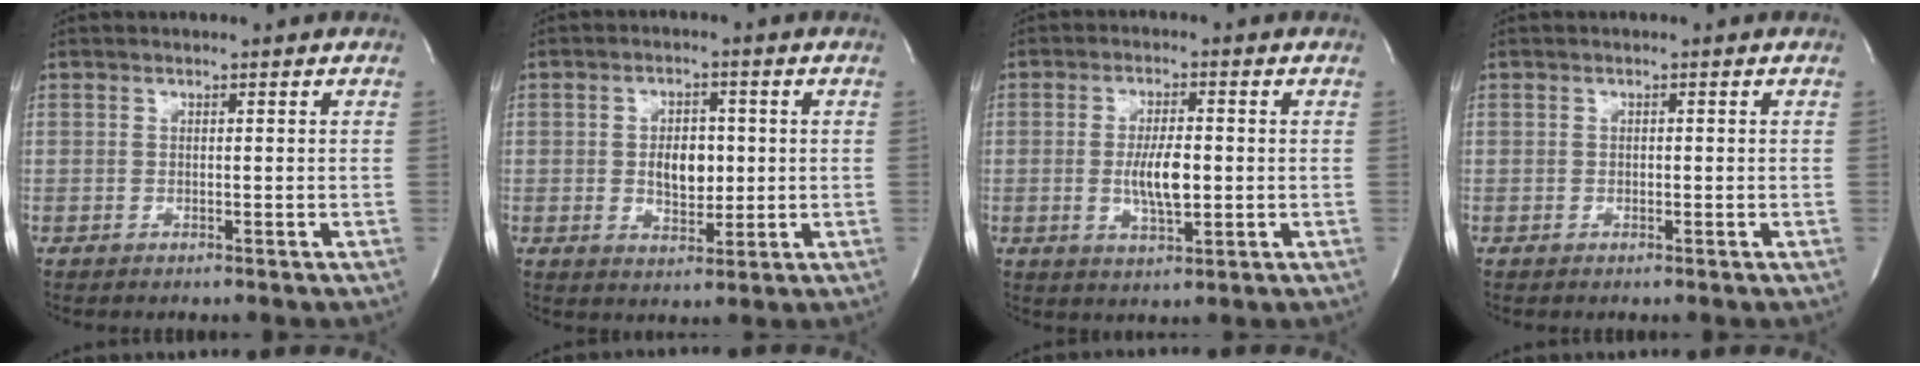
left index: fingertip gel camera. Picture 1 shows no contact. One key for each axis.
{"total": 5.3, "fx": -0.3, "fy": 3.2, "fz": 4.2, "tx": -0.071, "ty": -0.004, "tz": 0.002}
{"total": 5.9, "fx": -1.0, "fy": 1.7, "fz": 5.6, "tx": -0.109, "ty": -0.012, "tz": -0.013}
{"total": 0.6, "fx": -0.6, "fy": 0.2, "fz": 0.1, "tx": -0.001, "ty": -0.005, "tz": -0.011}